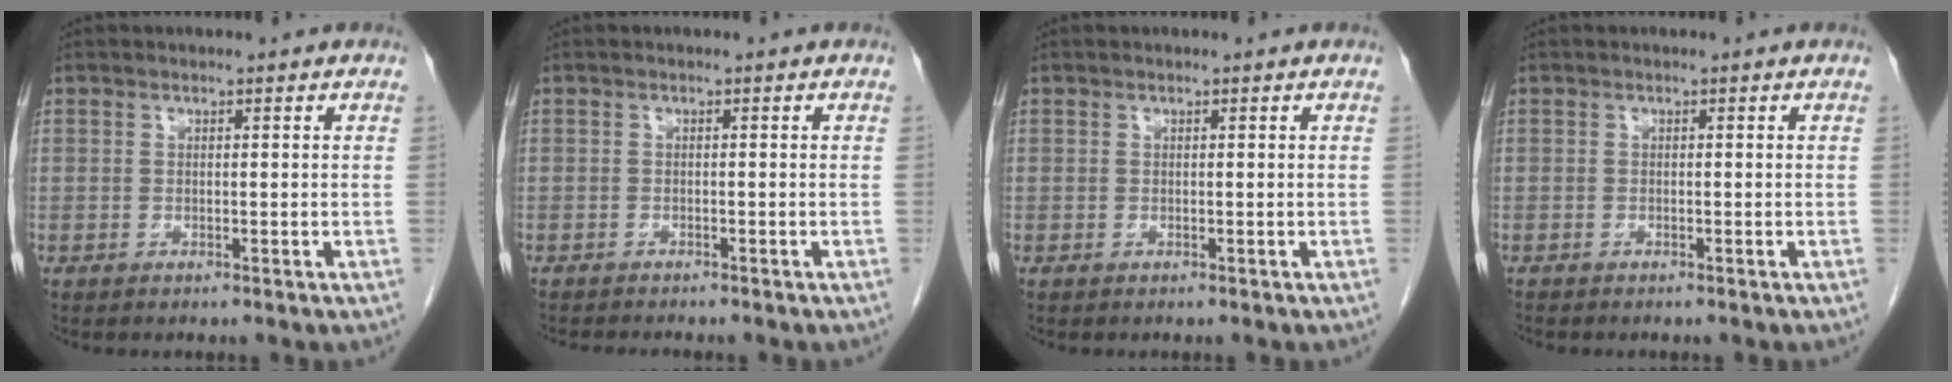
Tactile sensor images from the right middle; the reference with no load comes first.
{"total": 2.9, "force": [-2.7, 0.2, 1.0], "torque": [-0.015, -0.007, -0.035]}
{"total": 0.0}
{"total": 0.6, "force": [-0.6, 0.1, 0.2], "torque": [-0.007, -0.001, -0.012]}